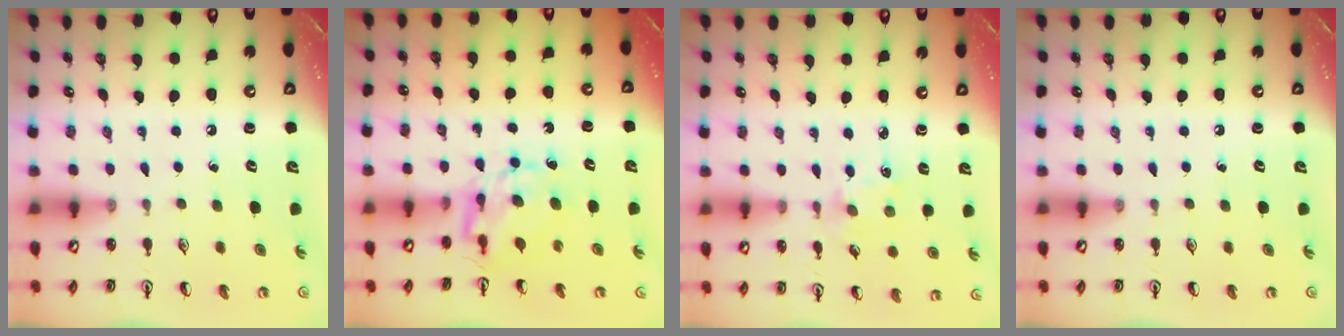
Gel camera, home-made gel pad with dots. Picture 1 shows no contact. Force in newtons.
{"total": 6.0, "press": 6.0, "slide": 0.5}
{"total": 1.9, "press": 1.8, "slide": 0.3}
{"total": 0.0}